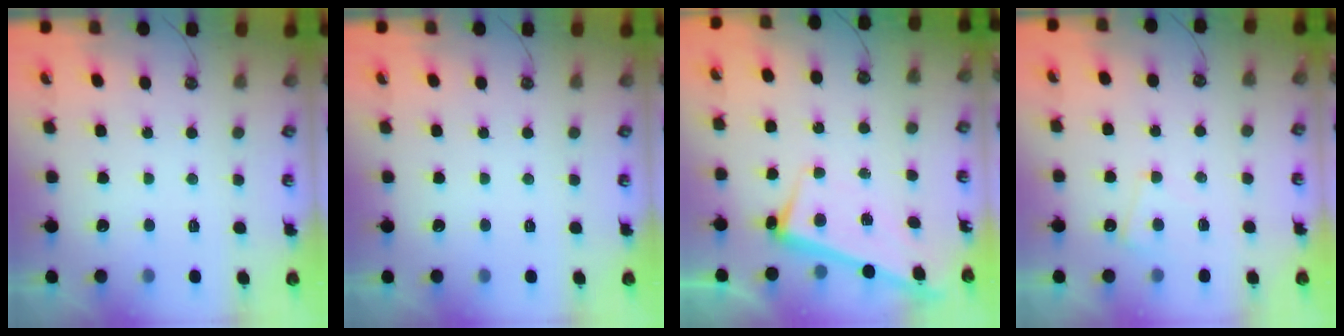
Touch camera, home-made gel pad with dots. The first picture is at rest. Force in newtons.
{"total": 0.0}
{"total": 2.6, "press": 2.4, "slide": 0.9}
{"total": 0.5, "press": 0.1, "slide": 0.5}